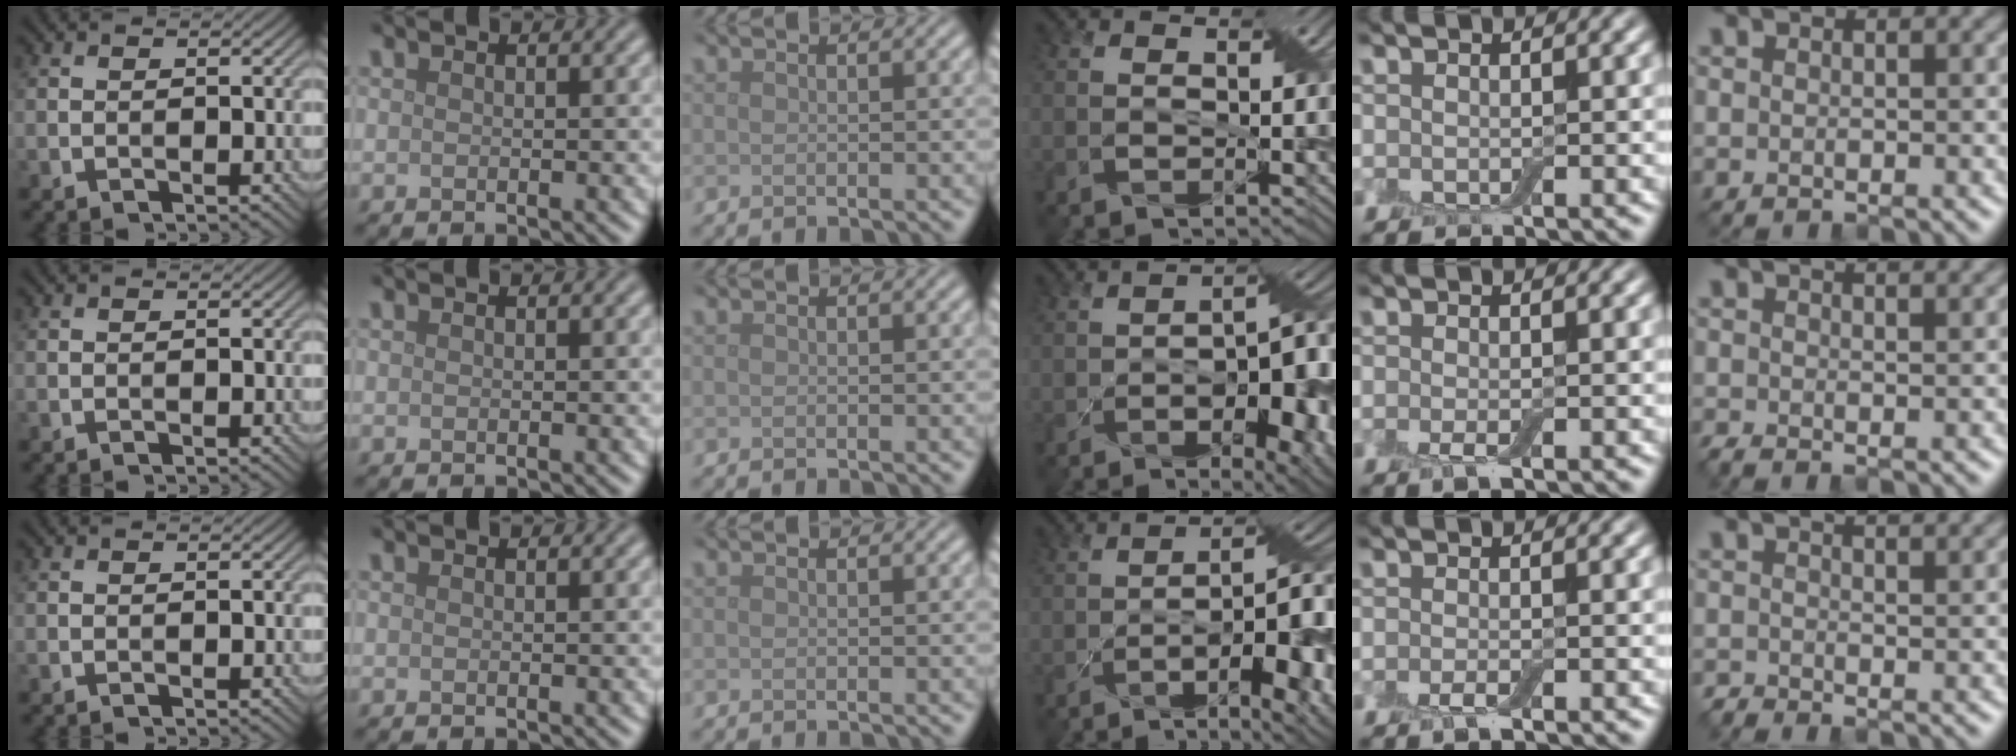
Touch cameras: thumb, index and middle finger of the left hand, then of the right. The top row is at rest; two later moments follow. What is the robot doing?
{"motion": "pour", "object": "bowl"}